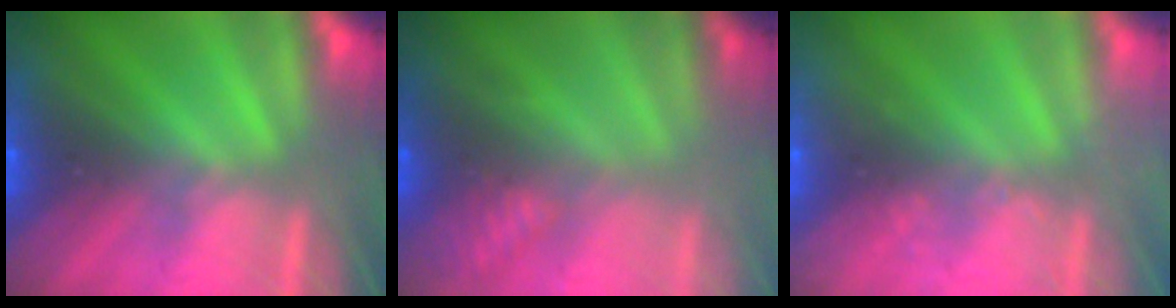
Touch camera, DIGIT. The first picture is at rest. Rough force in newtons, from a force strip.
{"total": 2.5}
{"total": 2.3}